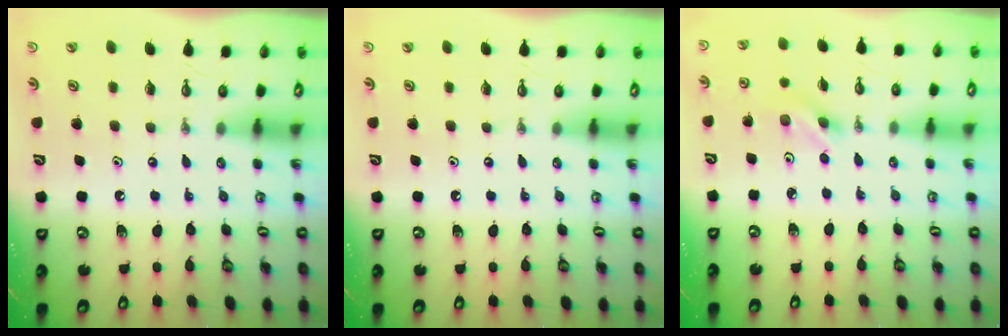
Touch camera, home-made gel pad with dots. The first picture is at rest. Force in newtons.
{"total": 0.0}
{"total": 2.0, "press": 1.9, "slide": 0.4}